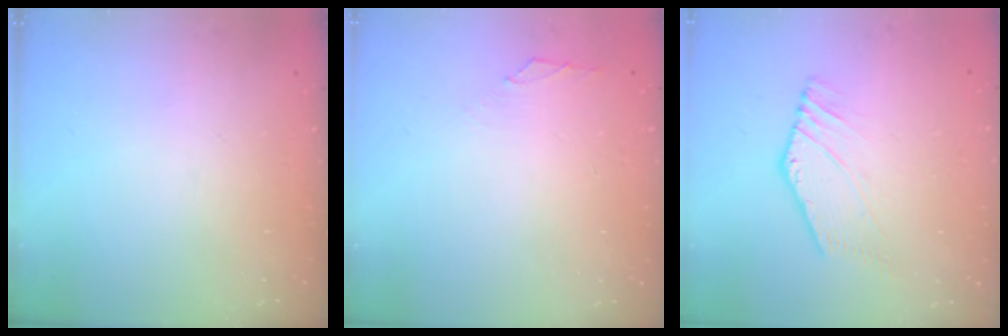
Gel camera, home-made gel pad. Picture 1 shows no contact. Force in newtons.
{"total": 0.8, "press": 0.6, "slide": 0.5}
{"total": 1.0, "press": 0.8, "slide": 0.5}